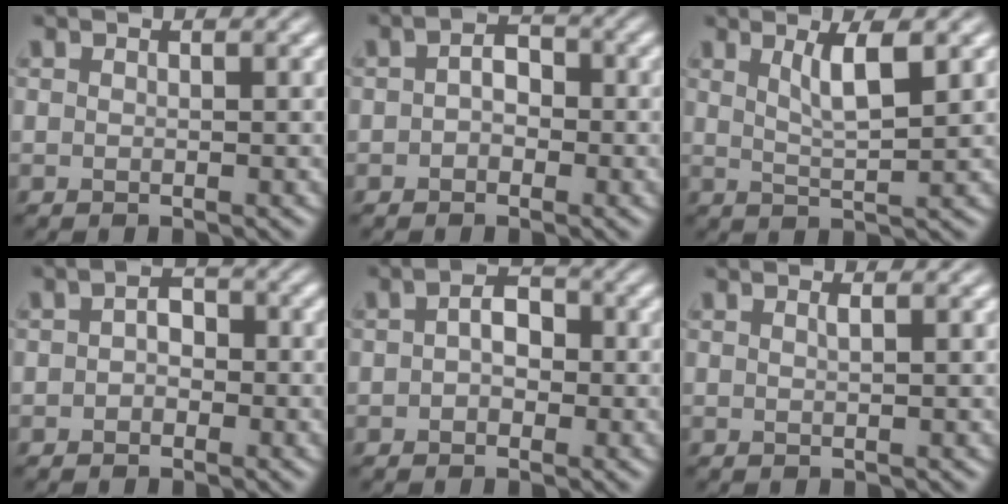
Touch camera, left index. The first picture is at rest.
{"total": 2.2, "force": [-0.2, 1.6, 1.5], "torque": [-0.024, 0.004, -0.011]}
{"total": 3.5, "force": [1.6, 0.8, 3.0], "torque": [-0.049, -0.003, 0.031]}
{"total": 1.9, "force": [-0.4, 1.4, 1.2], "torque": [-0.019, 0.004, -0.012]}
{"total": 2.6, "force": [0.0, 1.8, 1.9], "torque": [-0.029, 0.005, -0.008]}
{"total": 0.6, "force": [0.3, 0.2, 0.5], "torque": [-0.004, 0.002, 0.004]}